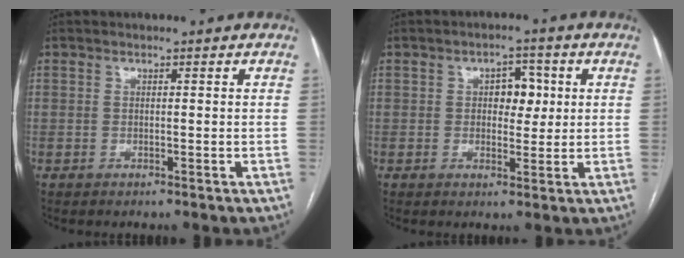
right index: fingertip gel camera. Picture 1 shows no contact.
{"total": 4.6, "force": [0.9, 2.8, 3.5], "torque": [-0.047, 0.011, 0.015]}